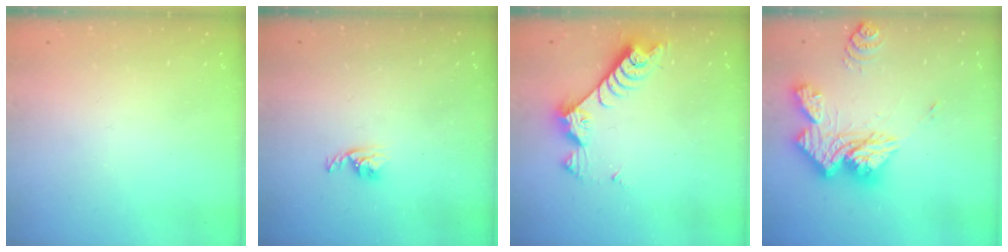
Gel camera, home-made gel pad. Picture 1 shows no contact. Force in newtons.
{"total": 3.7, "press": 3.6, "slide": 0.6}
{"total": 7.7, "press": 7.6, "slide": 1.2}
{"total": 19.3, "press": 19.1, "slide": 2.0}